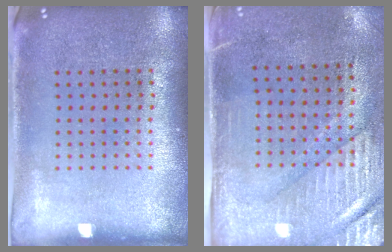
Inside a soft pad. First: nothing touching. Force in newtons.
{"total": 3.0, "press": 2.5, "slide": 1.6}